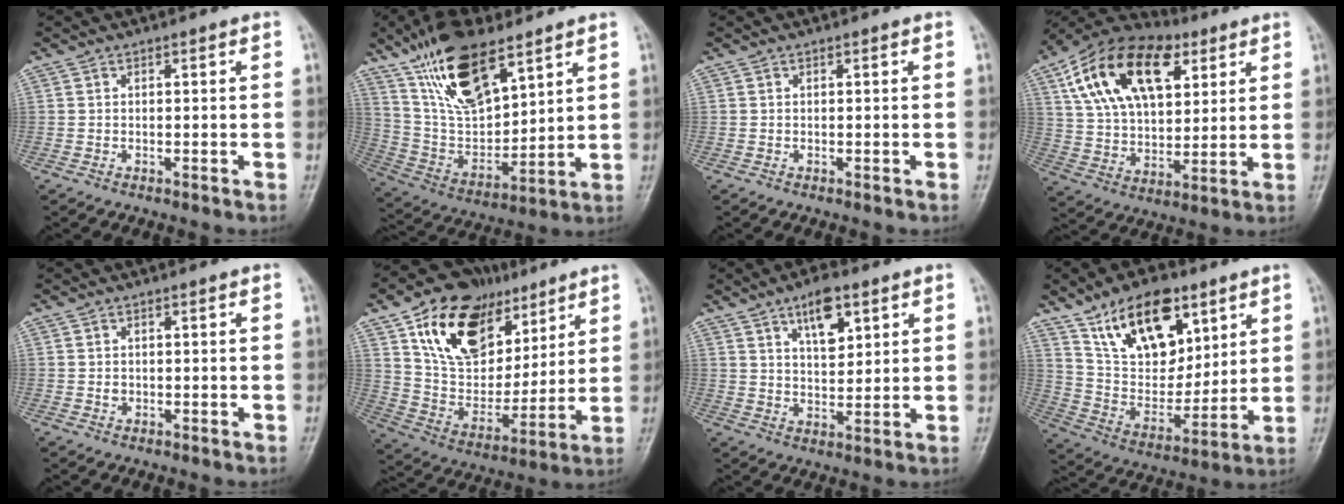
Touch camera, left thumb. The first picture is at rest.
{"total": 18.9, "force": [11.6, 7.9, 12.7], "torque": [-0.203, -0.049, 0.230]}
{"total": 0.0}
{"total": 22.6, "force": [9.4, 13.2, 15.7], "torque": [-0.256, -0.009, 0.162]}
{"total": 1.2, "force": [0.0, 1.0, 0.6], "torque": [-0.006, 0.002, 0.002]}
{"total": 22.4, "force": [11.4, 14.4, 12.9], "torque": [-0.176, -0.030, 0.205]}
{"total": 8.5, "force": [4.4, 3.9, 6.1], "torque": [-0.080, -0.025, 0.073]}
{"total": 19.4, "force": [10.7, 10.9, 12.0], "torque": [-0.147, -0.047, 0.198]}